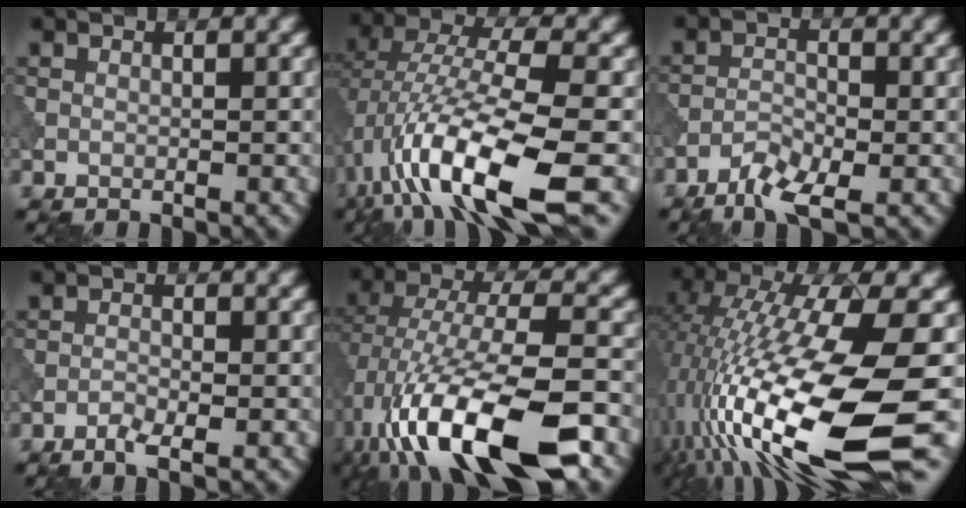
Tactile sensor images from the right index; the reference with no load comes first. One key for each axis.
{"total": 13.0, "fx": -4.7, "fy": 3.9, "fz": 11.5, "tx": -0.220, "ty": 0.003, "tz": -0.081}
{"total": 3.8, "fx": -2.5, "fy": 1.3, "fz": 2.5, "tx": -0.047, "ty": 0.000, "tz": -0.052}
{"total": 1.5, "fx": -1.0, "fy": 0.4, "fz": 1.1, "tx": -0.024, "ty": 0.001, "tz": -0.020}
{"total": 14.5, "fx": -5.7, "fy": 5.8, "fz": 12.0, "tx": -0.226, "ty": -0.006, "tz": -0.098}
{"total": 17.3, "fx": -4.8, "fy": 4.5, "fz": 16.0, "tx": -0.319, "ty": 0.000, "tz": -0.084}